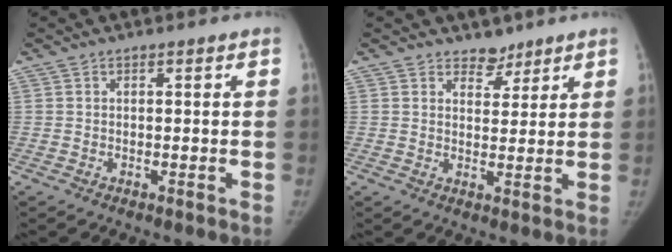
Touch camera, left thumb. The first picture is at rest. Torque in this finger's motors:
{"motor_torque": [0.47, -0.41, 0.28, -0.27, 0.06]}